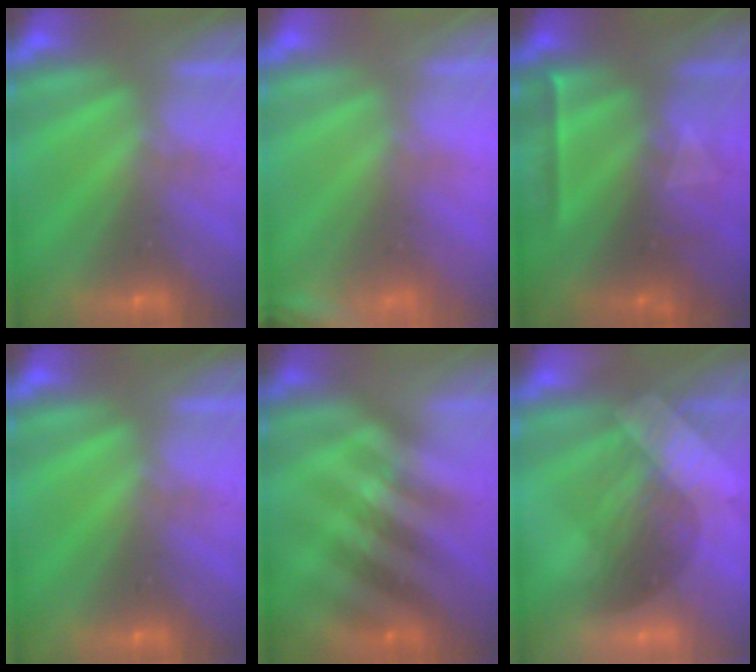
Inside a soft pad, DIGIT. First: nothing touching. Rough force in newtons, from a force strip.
{"total": 2.3}
{"total": 2.3}
{"total": 0.0}
{"total": 2.3}
{"total": 2.9}